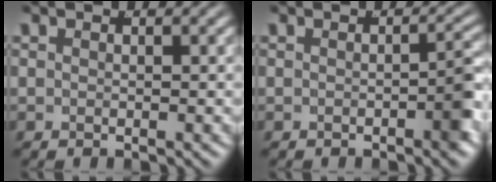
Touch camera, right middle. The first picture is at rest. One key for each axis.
{"total": 2.2, "fx": -0.9, "fy": 0.5, "fz": 1.9, "tx": -0.023, "ty": 0.001, "tz": -0.016}